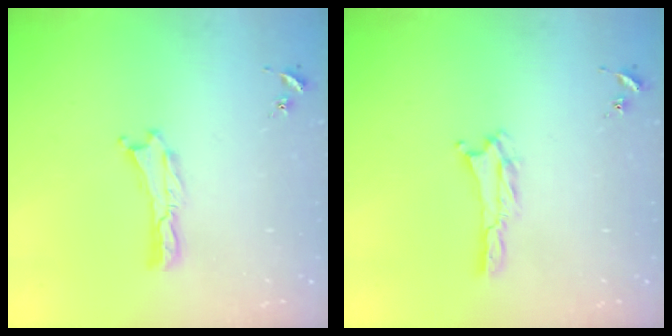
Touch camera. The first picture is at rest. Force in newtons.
{"total": 1.4, "press": 1.4, "slide": 0.2}